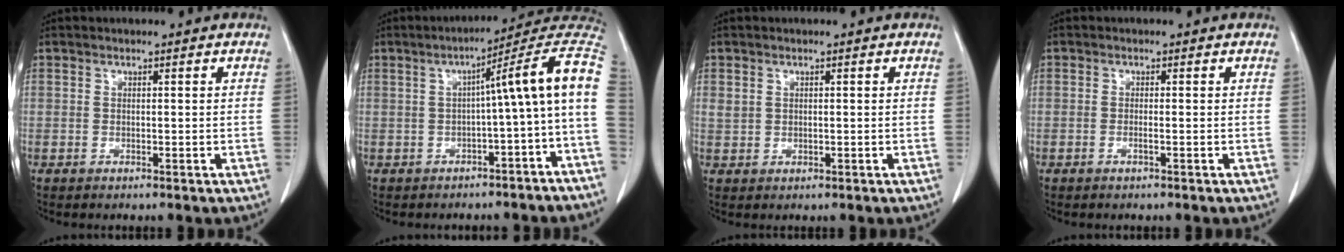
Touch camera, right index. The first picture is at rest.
{"total": 12.0, "force": [-1.5, -0.1, 11.9], "torque": [-0.148, 0.040, -0.033]}
{"total": 1.5, "force": [0.7, 1.2, 0.6], "torque": [-0.010, 0.006, 0.018]}
{"total": 0.6, "force": [-0.2, -0.1, 0.5], "torque": [-0.009, 0.002, -0.003]}